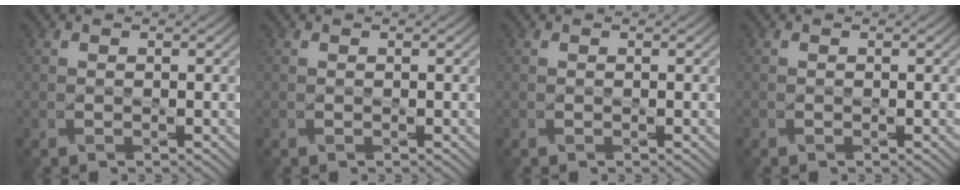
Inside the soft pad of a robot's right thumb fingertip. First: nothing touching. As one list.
[{"total": 0.0}, {"total": 0.0}, {"total": 0.0}]